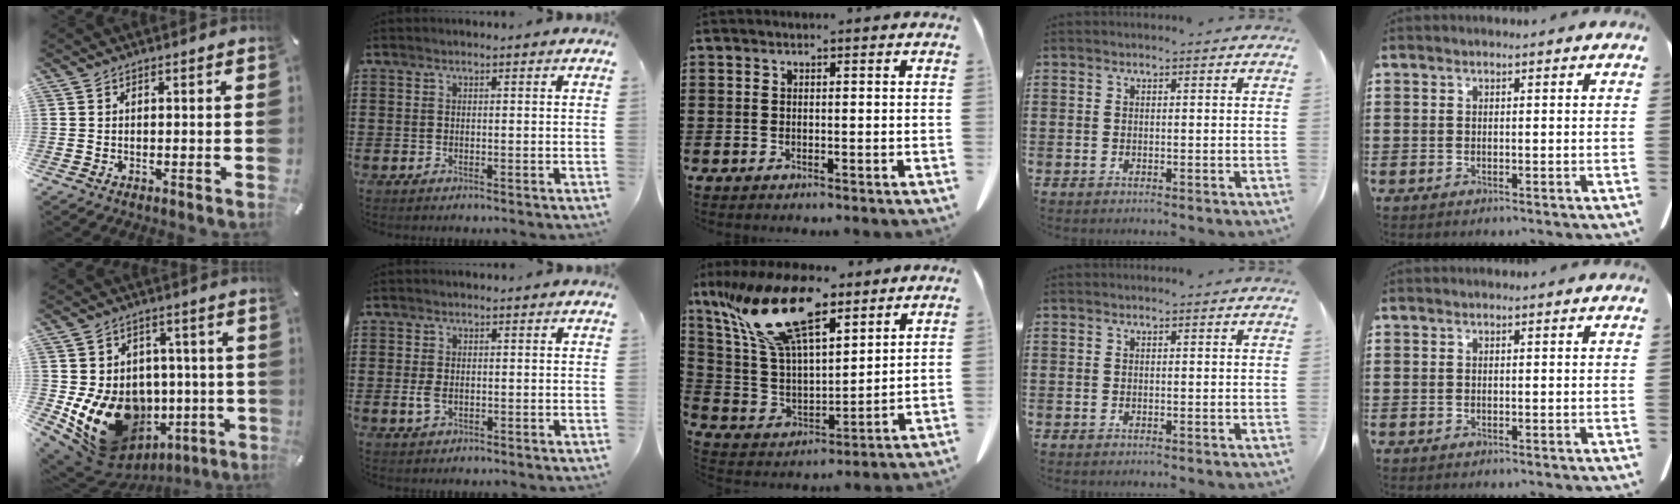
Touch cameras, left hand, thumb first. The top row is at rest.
{"thumb": {"total": 18.2, "force": [-4.7, 14.8, 9.6], "torque": [-0.172, 0.008, -0.051]}, "index": {"total": 2.1, "force": [-0.3, 1.2, 1.6], "torque": [-0.049, -0.004, -0.011]}, "middle": {"total": 18.4, "force": [11.7, 6.6, 12.5], "torque": [-0.293, -0.033, 0.204]}}